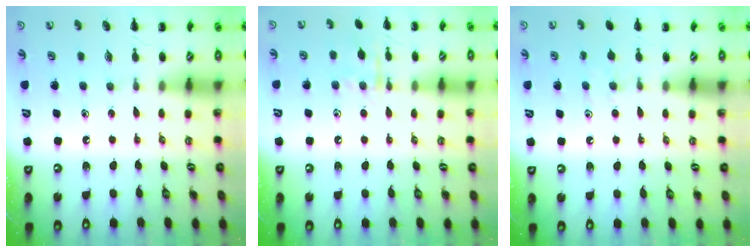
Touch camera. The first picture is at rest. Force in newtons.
{"total": 7.9, "press": 7.8, "slide": 0.8}
{"total": 5.6, "press": 5.2, "slide": 1.9}